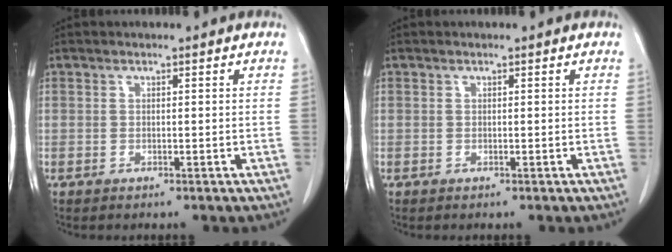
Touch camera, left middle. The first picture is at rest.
{"total": 0.0}